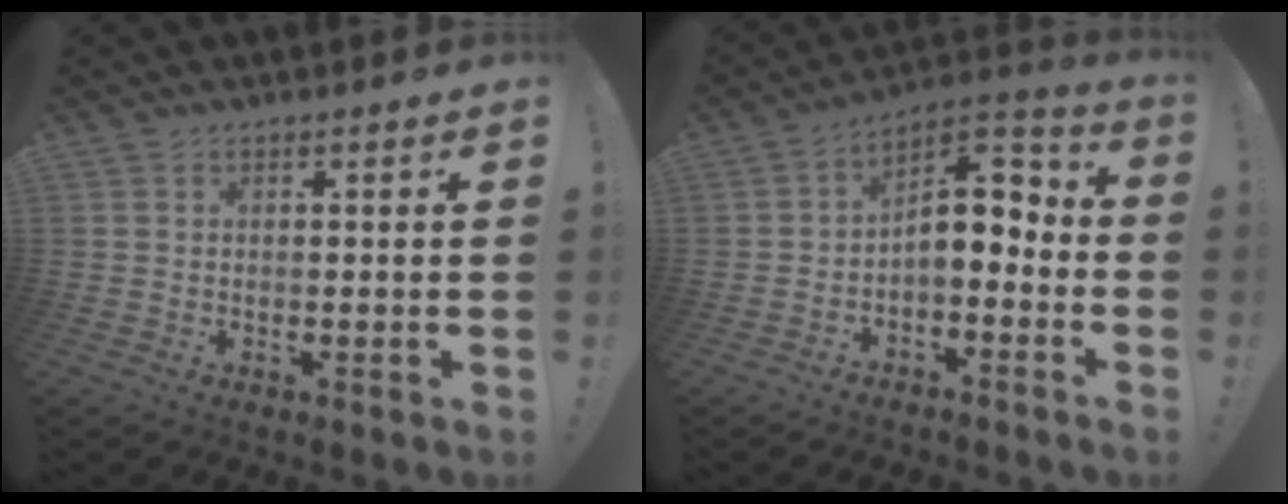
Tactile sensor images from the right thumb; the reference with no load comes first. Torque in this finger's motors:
{"motor_torque": [1.76, 1.72, 1.20, -1.03, 0.10]}